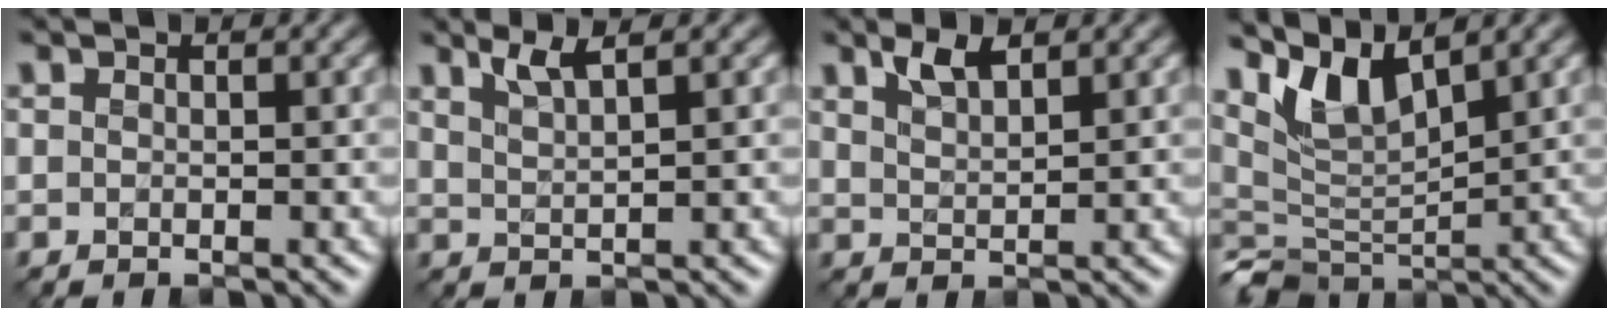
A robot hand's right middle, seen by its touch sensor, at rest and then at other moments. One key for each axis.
{"total": 2.4, "fx": 1.7, "fy": 0.4, "fz": 1.6, "tx": -0.024, "ty": 0.003, "tz": 0.033}
{"total": 2.3, "fx": 1.8, "fy": 0.6, "fz": 1.3, "tx": -0.024, "ty": 0.001, "tz": 0.035}
{"total": 4.6, "fx": 3.0, "fy": 2.0, "fz": 2.9, "tx": -0.062, "ty": -0.008, "tz": 0.057}